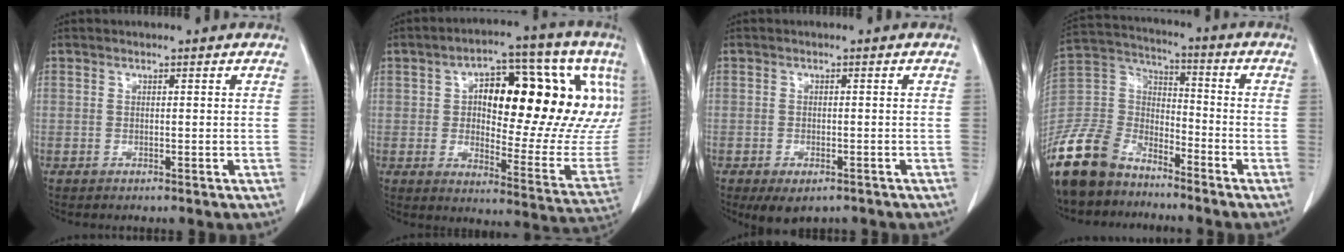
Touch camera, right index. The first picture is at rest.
{"total": 26.8, "force": [7.7, 9.4, 23.9], "torque": [-0.265, 0.060, 0.121]}
{"total": 4.5, "force": [-3.1, 2.1, 2.5], "torque": [-0.037, -0.007, -0.041]}
{"total": 15.0, "force": [-12.4, 6.9, 4.9], "torque": [-0.117, 0.016, -0.241]}